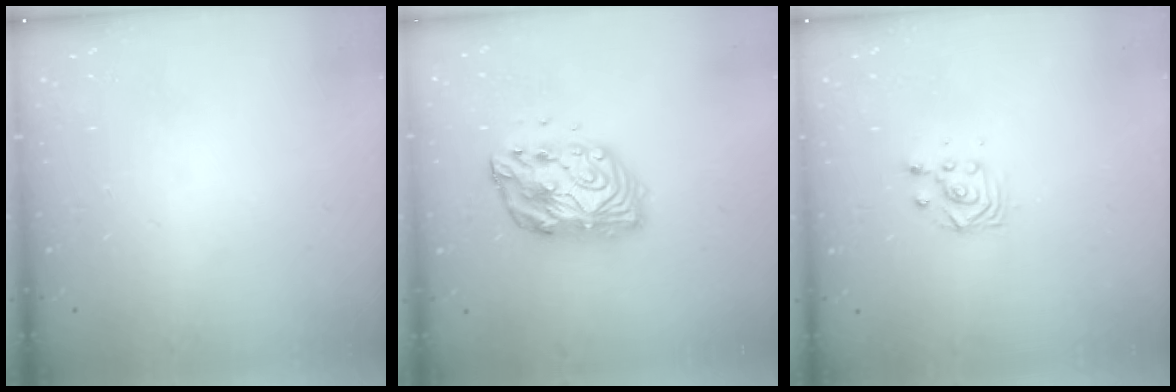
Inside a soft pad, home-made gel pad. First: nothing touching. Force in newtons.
{"total": 11.1, "press": 11.1, "slide": 0.8}
{"total": 2.9, "press": 2.9, "slide": 0.4}